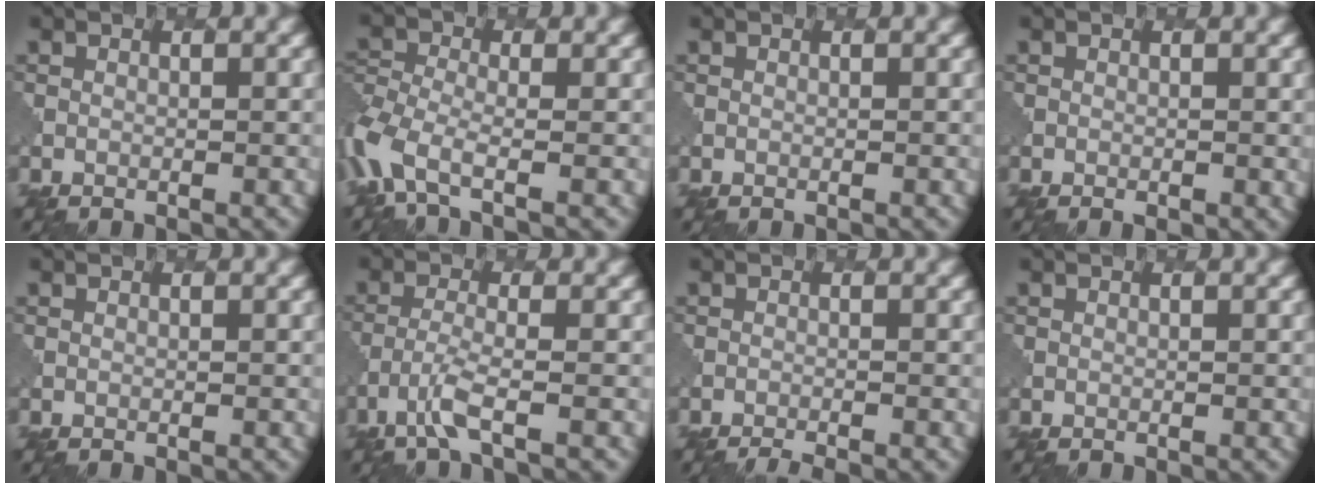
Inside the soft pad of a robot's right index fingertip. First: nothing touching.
{"total": 5.5, "force": [-3.1, 2.4, 3.8], "torque": [-0.101, -0.013, -0.075]}
{"total": 0.0}
{"total": 0.9, "force": [-0.1, 0.5, 0.7], "torque": [-0.008, -0.003, 0.004]}
{"total": 0.0}
{"total": 2.6, "force": [-1.7, 0.2, 1.9], "torque": [-0.046, -0.002, -0.044]}
{"total": 1.7, "force": [-1.6, 0.2, 0.7], "torque": [-0.006, -0.002, -0.031]}
{"total": 0.0}